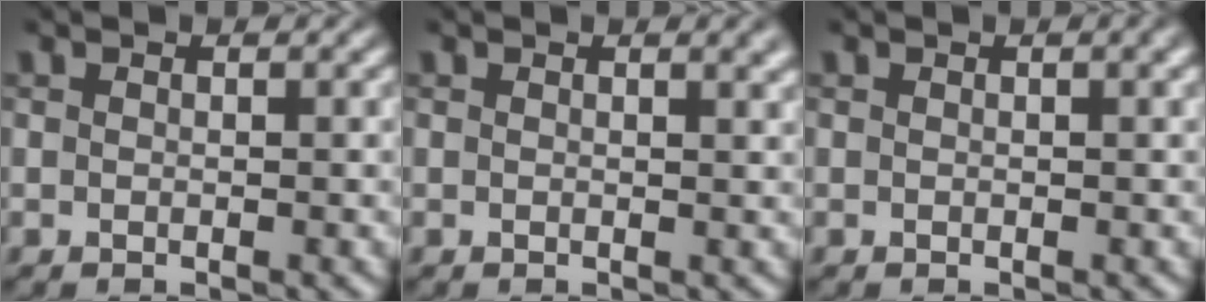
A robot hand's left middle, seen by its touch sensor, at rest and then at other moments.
{"total": 1.9, "force": [1.2, 0.7, 1.3], "torque": [-0.007, 0.003, 0.011]}
{"total": 1.3, "force": [0.6, 0.3, 1.1], "torque": [-0.014, 0.006, 0.006]}